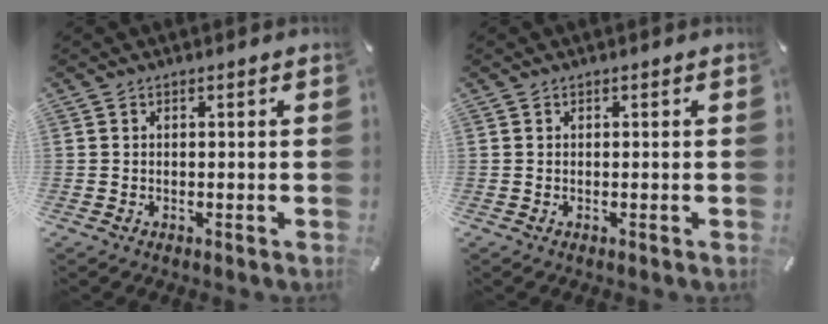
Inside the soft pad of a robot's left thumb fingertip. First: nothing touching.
{"total": 0.0}